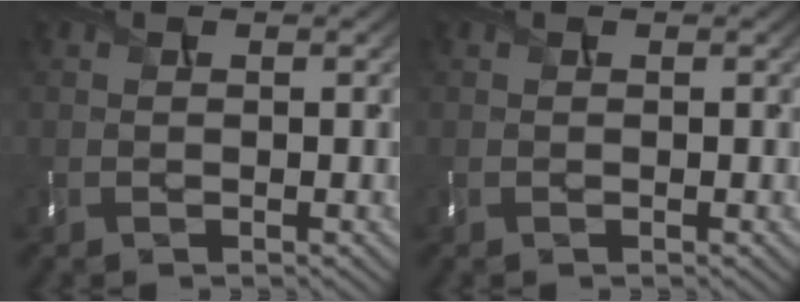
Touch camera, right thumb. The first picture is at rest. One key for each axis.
{"total": 0.0}